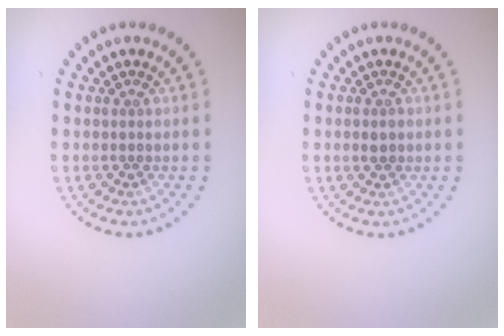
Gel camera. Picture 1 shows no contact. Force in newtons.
{"total": 1.2, "press": 1.2, "slide": 0.2}